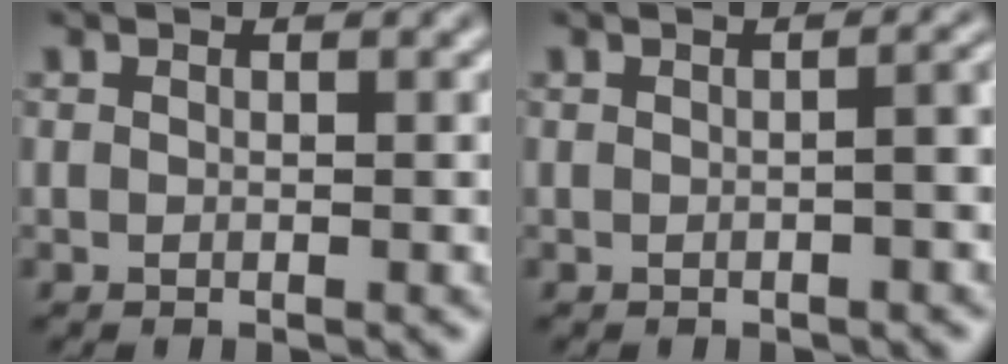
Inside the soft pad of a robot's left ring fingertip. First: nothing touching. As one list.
[{"total": 2.5, "force": [-0.2, 0.9, 2.3], "torque": [-0.014, 0.009, 0.000]}]